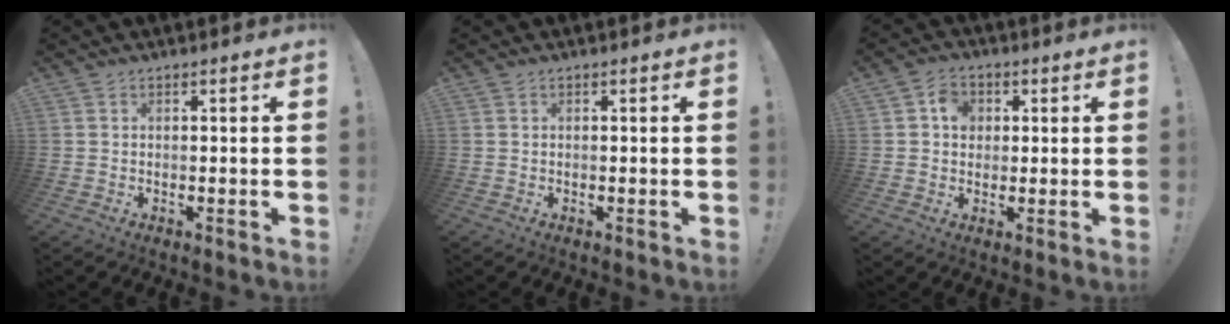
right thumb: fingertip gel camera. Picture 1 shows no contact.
{"total": 0.0}
{"total": 6.2, "force": [1.5, 5.4, 2.8], "torque": [-0.040, 0.004, 0.026]}